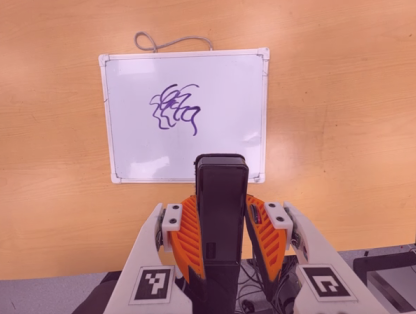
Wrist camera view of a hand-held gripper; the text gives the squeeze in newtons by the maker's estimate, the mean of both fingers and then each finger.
{"total": 4.4, "left": 2.7, "right": 6.0}